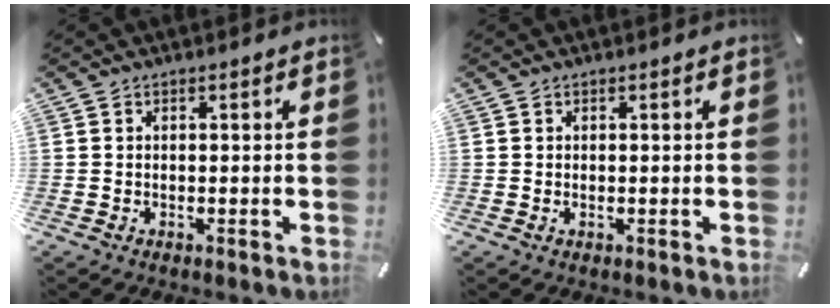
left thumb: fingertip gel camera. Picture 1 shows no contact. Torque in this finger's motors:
{"motor_torque": [-0.08, -0.48, -0.06, -0.01, 0.04]}